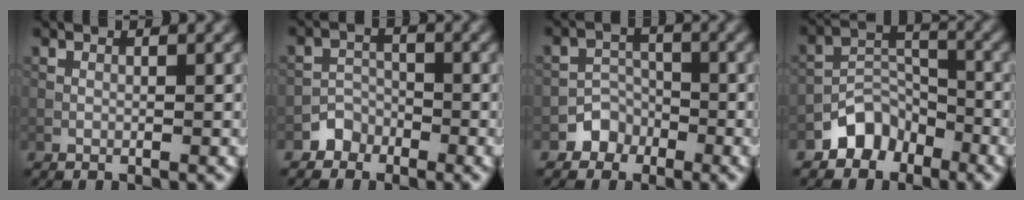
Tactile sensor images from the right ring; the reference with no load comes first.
{"total": 2.0, "force": [-1.4, 1.4, 0.0], "torque": [0.011, 0.011, -0.028]}
{"total": 2.3, "force": [-1.4, 1.8, 0.2], "torque": [0.010, 0.009, -0.026]}
{"total": 4.1, "force": [-3.0, 2.6, 1.1], "torque": [-0.005, 0.008, -0.057]}